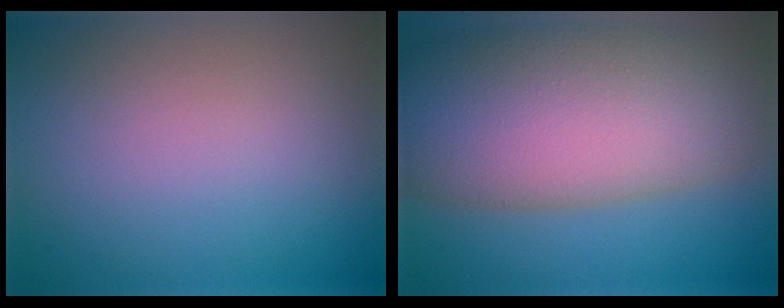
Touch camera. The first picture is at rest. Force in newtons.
{"total": 13.6, "press": 13.6, "slide": 0.4}